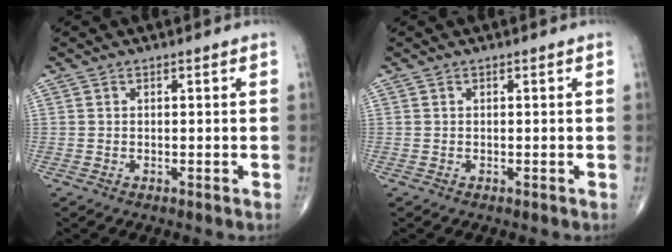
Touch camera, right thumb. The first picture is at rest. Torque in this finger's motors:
{"motor_torque": [0.14, 0.14, -0.02, 0.02, 0.00]}